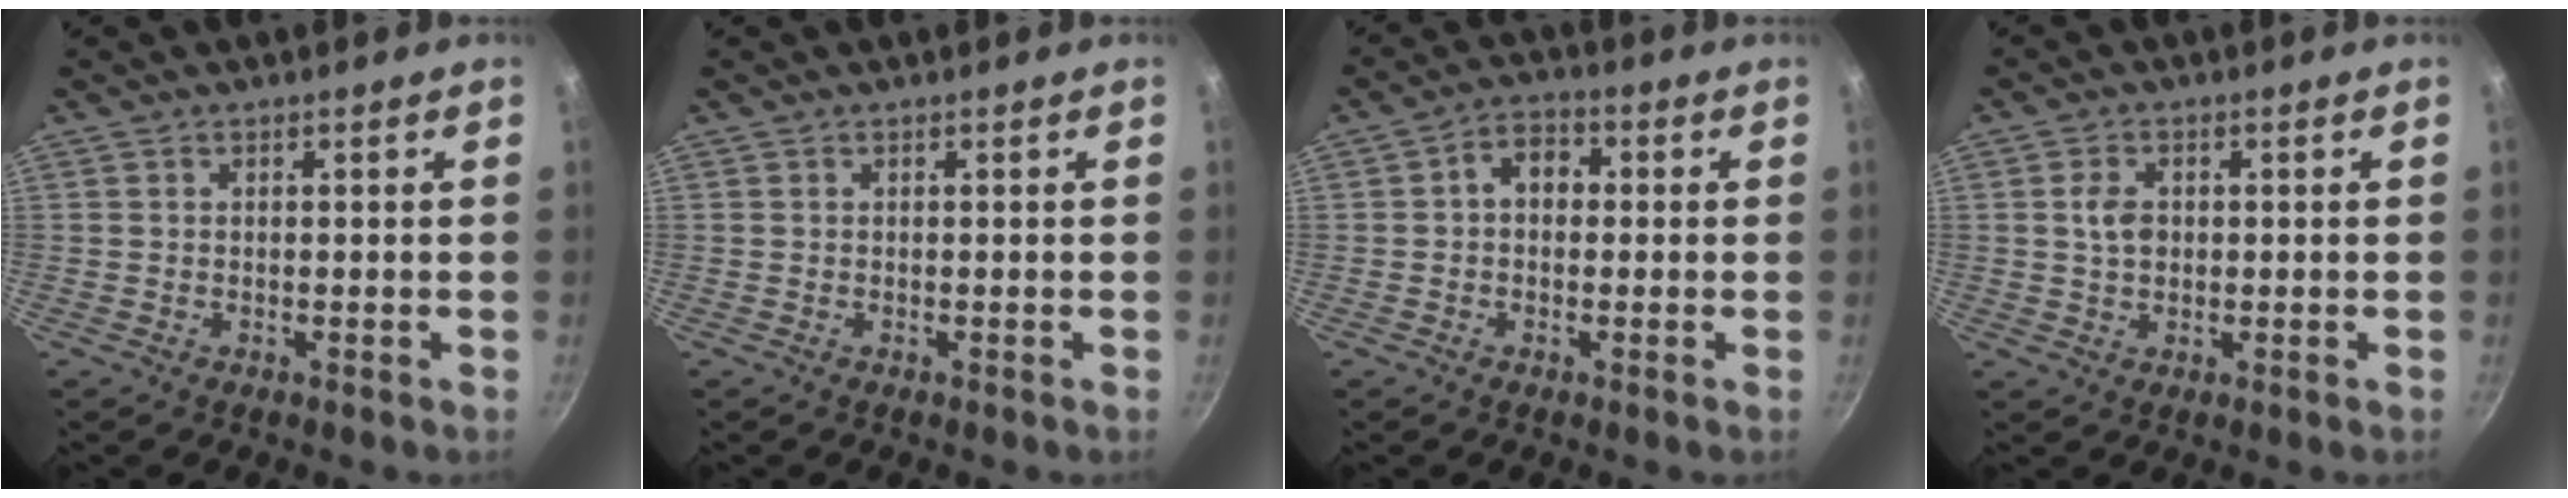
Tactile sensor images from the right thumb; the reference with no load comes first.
{"total": 0.0}
{"total": 5.5, "force": [0.4, 4.2, 3.6], "torque": [-0.030, 0.015, -0.006]}
{"total": 4.2, "force": [0.5, 3.0, 2.8], "torque": [-0.042, 0.003, 0.007]}